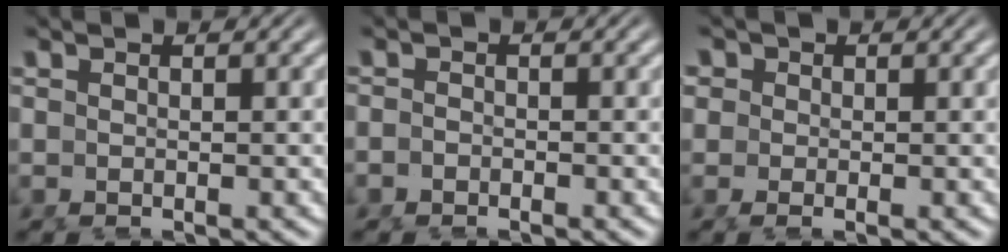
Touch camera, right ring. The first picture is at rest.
{"total": 1.1, "force": [-1.1, 0.2, -0.1], "torque": [-0.003, -0.012, -0.015]}
{"total": 2.3, "force": [0.3, 2.0, 1.2], "torque": [-0.029, -0.007, 0.003]}